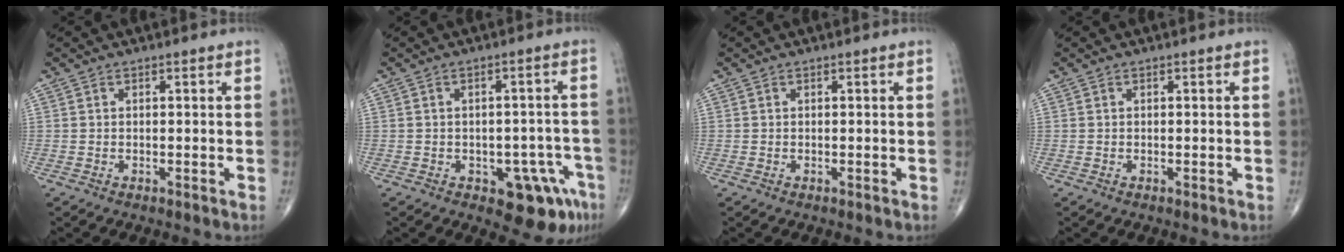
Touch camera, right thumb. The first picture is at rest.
{"total": 9.3, "force": [-4.6, 4.7, 6.6], "torque": [-0.048, 0.027, -0.051]}
{"total": 0.0}
{"total": 0.0}